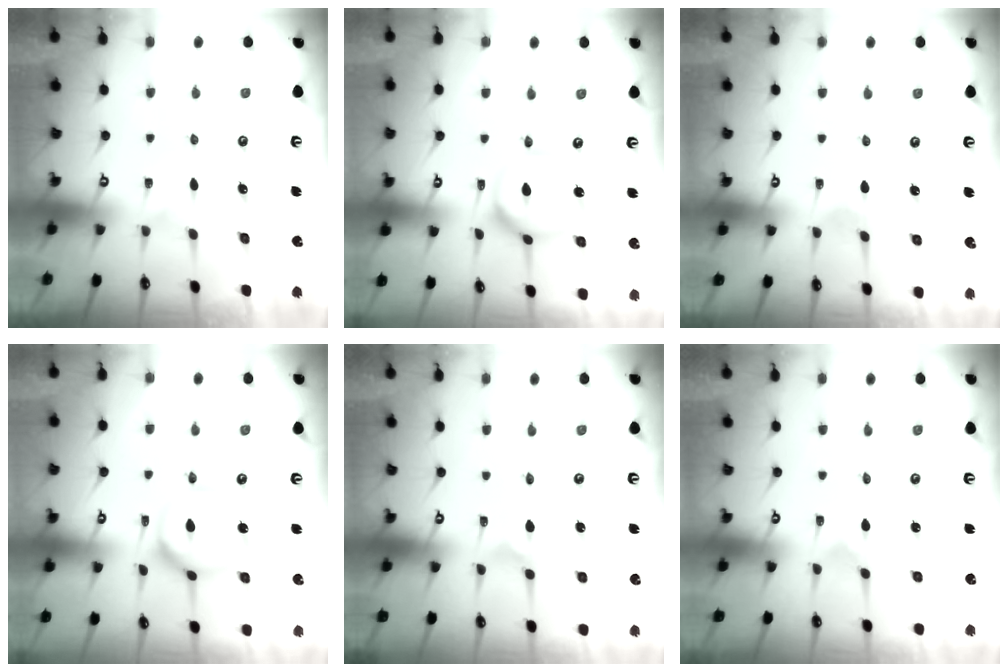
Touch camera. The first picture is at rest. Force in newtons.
{"total": 11.8, "press": 11.7, "slide": 1.2}
{"total": 1.7, "press": 1.7, "slide": 0.1}
{"total": 11.8, "press": 11.7, "slide": 1.2}
{"total": 1.8, "press": 1.8, "slide": 0.1}
{"total": 0.0}